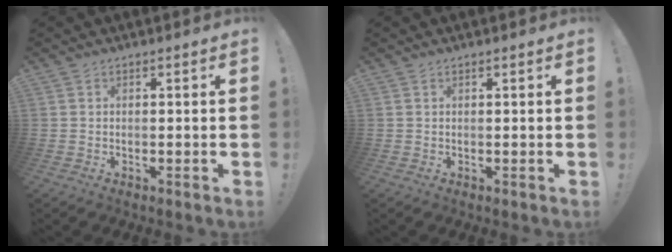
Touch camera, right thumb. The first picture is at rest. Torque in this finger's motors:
{"motor_torque": [-0.05, 0.17, 0.27, 0.03, 0.05]}